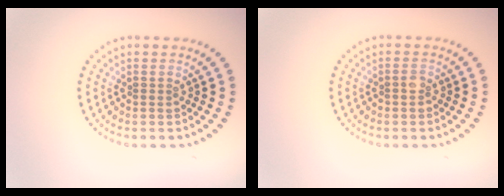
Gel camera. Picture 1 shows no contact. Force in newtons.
{"total": 0.8, "press": 0.7, "slide": 0.4}